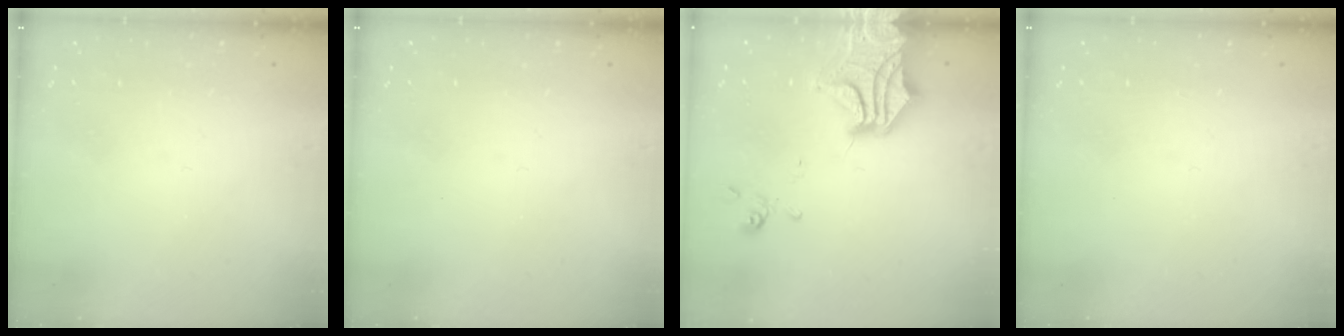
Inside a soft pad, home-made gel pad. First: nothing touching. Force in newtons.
{"total": 0.0}
{"total": 10.1, "press": 9.9, "slide": 2.3}
{"total": 0.0}